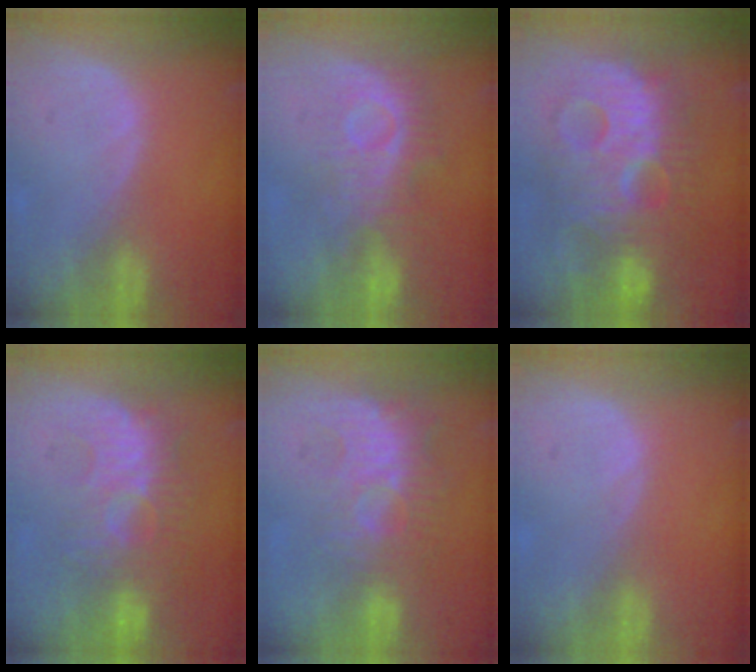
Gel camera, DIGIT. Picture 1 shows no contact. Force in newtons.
{"total": 8.8, "press": 8.3, "slide": 2.8}
{"total": 13.3, "press": 13.2, "slide": 1.3}
{"total": 9.4, "press": 8.9, "slide": 2.9}
{"total": 9.9, "press": 8.5, "slide": 5.0}
{"total": 0.0}